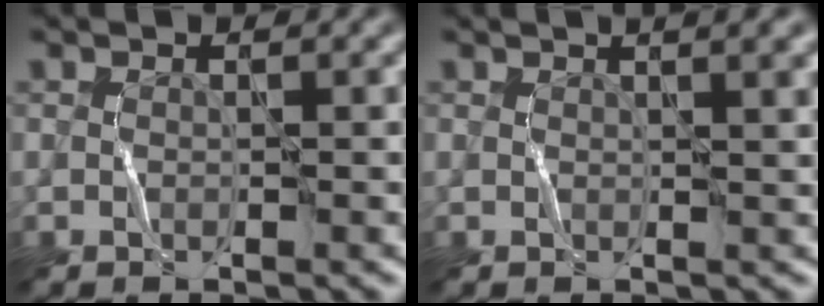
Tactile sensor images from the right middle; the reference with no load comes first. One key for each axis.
{"total": 3.1, "fx": 0.8, "fy": 1.2, "fz": 2.8, "tx": -0.016, "ty": 0.016, "tz": 0.001}